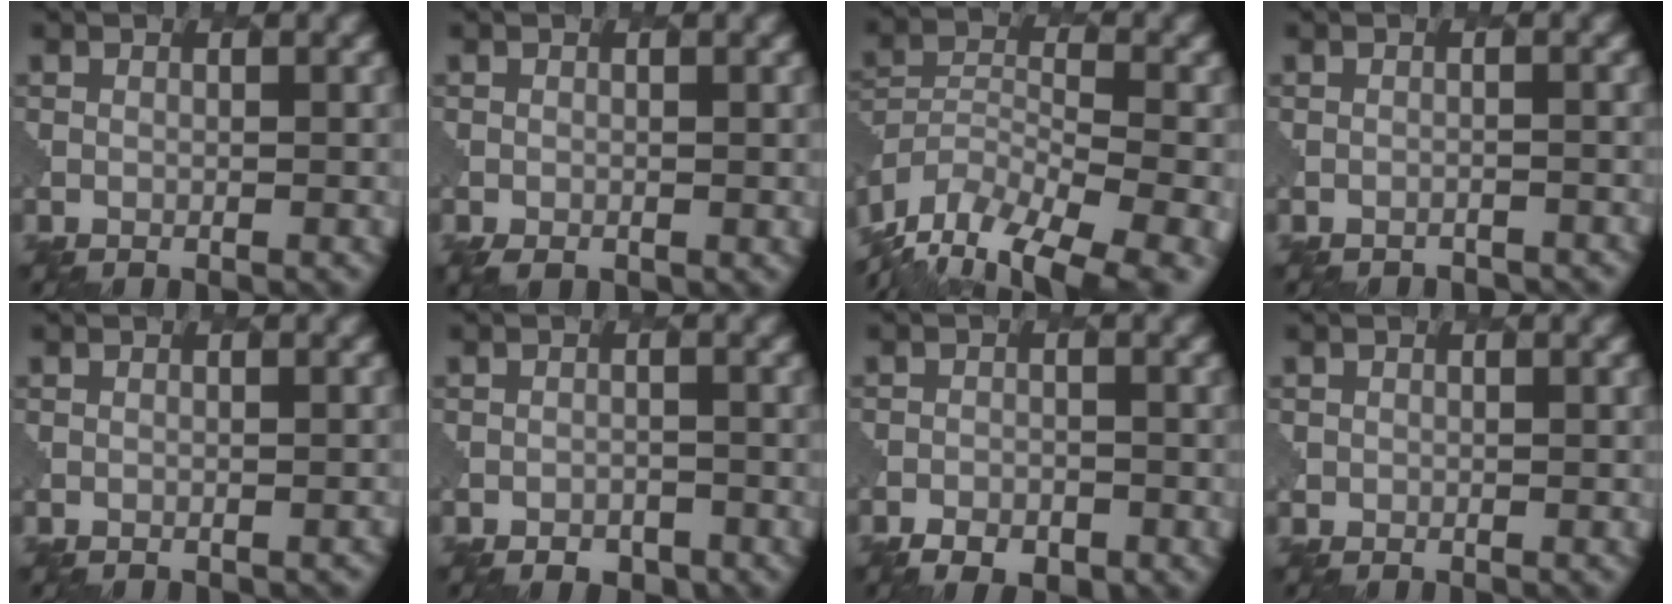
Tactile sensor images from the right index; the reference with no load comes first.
{"total": 2.4, "force": [-1.0, 1.5, 1.5], "torque": [-0.024, -0.005, -0.013]}
{"total": 13.9, "force": [-11.0, 5.4, 6.5], "torque": [-0.101, -0.011, -0.147]}
{"total": 2.4, "force": [-2.4, 0.5, 0.0], "torque": [0.006, 0.003, -0.032]}
{"total": 0.7, "force": [-0.6, 0.4, 0.0], "torque": [0.003, -0.003, -0.002]}
{"total": 2.0, "force": [-1.5, 1.3, 0.6], "torque": [-0.012, -0.002, -0.018]}
{"total": 3.0, "force": [-2.2, 1.7, 1.2], "torque": [-0.017, -0.002, -0.033]}
{"total": 1.0, "force": [0.1, 0.9, -0.1], "torque": [0.005, -0.003, 0.002]}